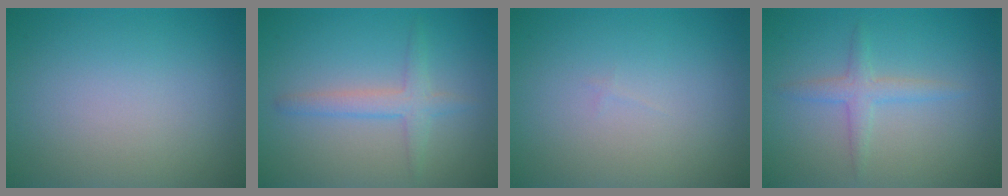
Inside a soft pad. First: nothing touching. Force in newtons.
{"total": 2.3, "press": 2.3, "slide": 0.1}
{"total": 0.0}
{"total": 1.9, "press": 1.9, "slide": 0.1}